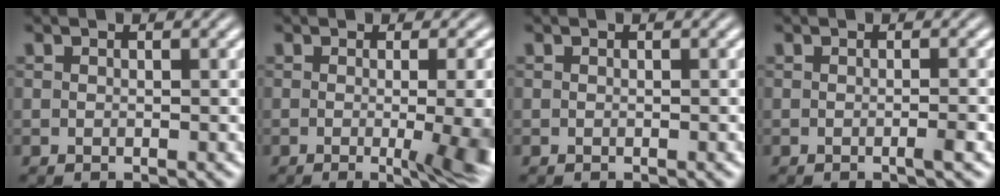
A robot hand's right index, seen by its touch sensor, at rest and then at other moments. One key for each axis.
{"total": 6.5, "fx": -1.7, "fy": 1.2, "fz": 6.2, "tx": -0.063, "ty": -0.008, "tz": -0.027}
{"total": 0.0}
{"total": 1.0, "fx": -0.5, "fy": -0.3, "fz": 0.9, "tx": -0.014, "ty": 0.003, "tz": -0.011}